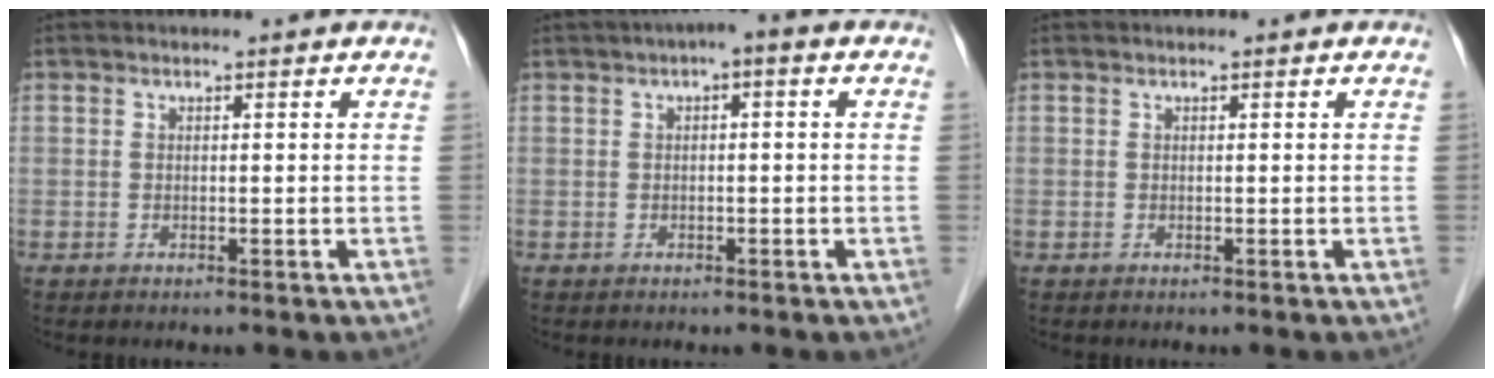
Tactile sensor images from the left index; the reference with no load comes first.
{"total": 2.9, "force": [0.9, 0.8, 2.6], "torque": [-0.035, 0.021, 0.007]}
{"total": 0.0}